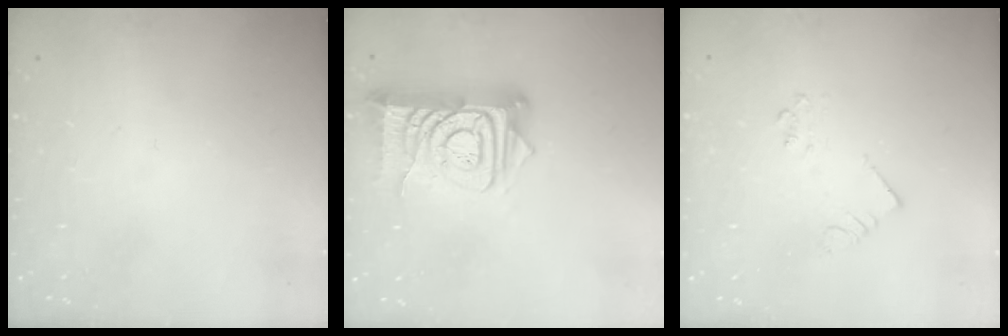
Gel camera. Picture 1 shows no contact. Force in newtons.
{"total": 14.5, "press": 14.4, "slide": 1.6}
{"total": 2.5, "press": 2.5, "slide": 0.2}